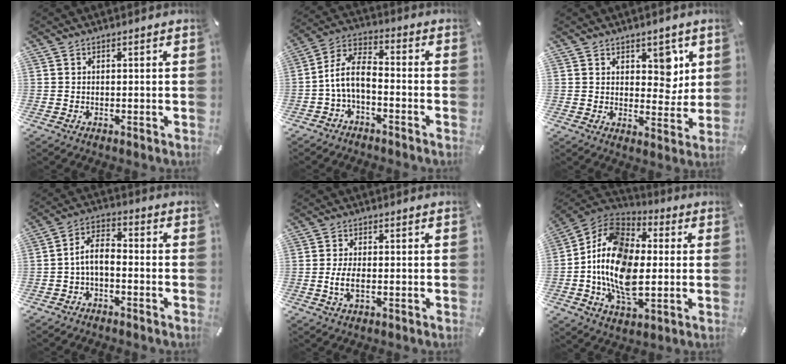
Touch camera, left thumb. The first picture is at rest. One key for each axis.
{"total": 8.2, "fx": -2.7, "fy": 4.2, "fz": 6.5, "tx": -0.137, "ty": 0.004, "tz": -0.051}
{"total": 7.1, "fx": 3.2, "fy": 4.9, "fz": 4.0, "tx": -0.028, "ty": -0.017, "tz": 0.047}
{"total": 6.3, "fx": -2.2, "fy": 3.5, "fz": 4.7, "tx": -0.101, "ty": 0.012, "tz": -0.045}
{"total": 4.2, "fx": -0.7, "fy": 1.8, "fz": 3.8, "tx": -0.085, "ty": -0.004, "tz": -0.016}
{"total": 18.0, "fx": -2.3, "fy": 11.6, "fz": 13.6, "tx": -0.297, "ty": 0.000, "tz": -0.051}